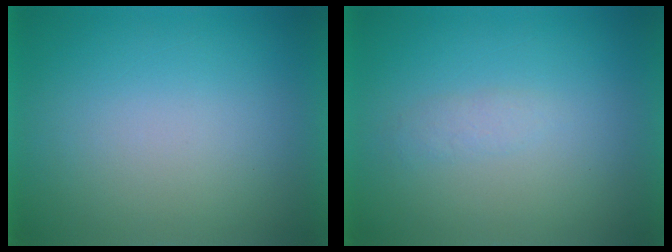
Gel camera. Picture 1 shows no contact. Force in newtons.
{"total": 1.4}